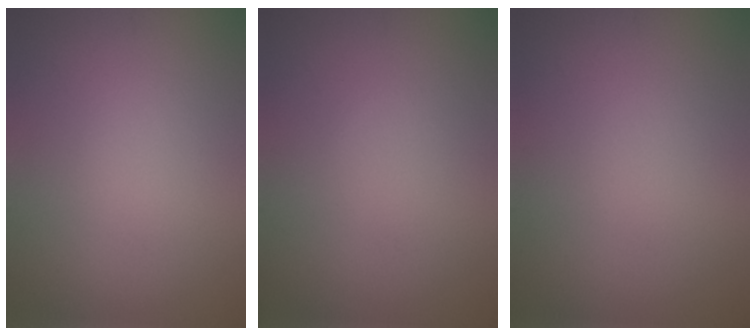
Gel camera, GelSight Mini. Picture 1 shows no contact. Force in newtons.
{"total": 0.0}
{"total": 0.0}